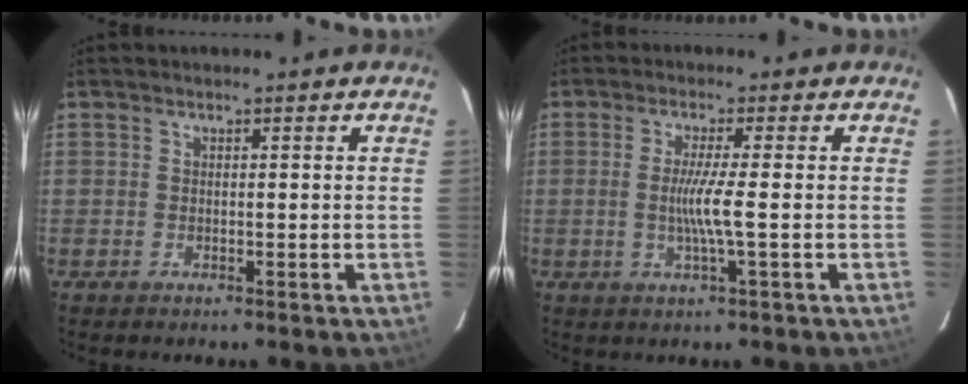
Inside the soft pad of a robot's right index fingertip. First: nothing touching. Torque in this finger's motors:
{"motor_torque": [0.76, 0.21, 0.42, 0.13]}